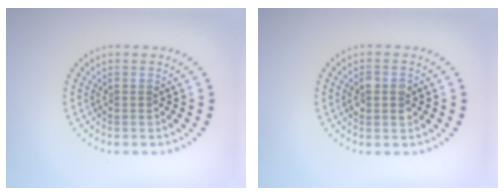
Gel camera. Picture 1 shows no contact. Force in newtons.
{"total": 2.4, "press": 2.4, "slide": 0.2}